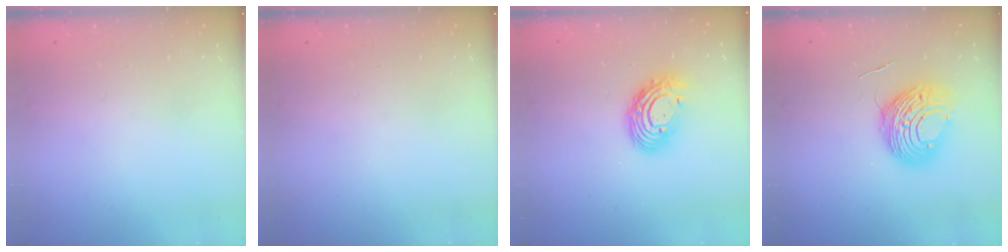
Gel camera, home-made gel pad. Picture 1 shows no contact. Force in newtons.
{"total": 0.0}
{"total": 12.1, "press": 12.0, "slide": 1.1}
{"total": 10.8, "press": 10.8, "slide": 1.1}